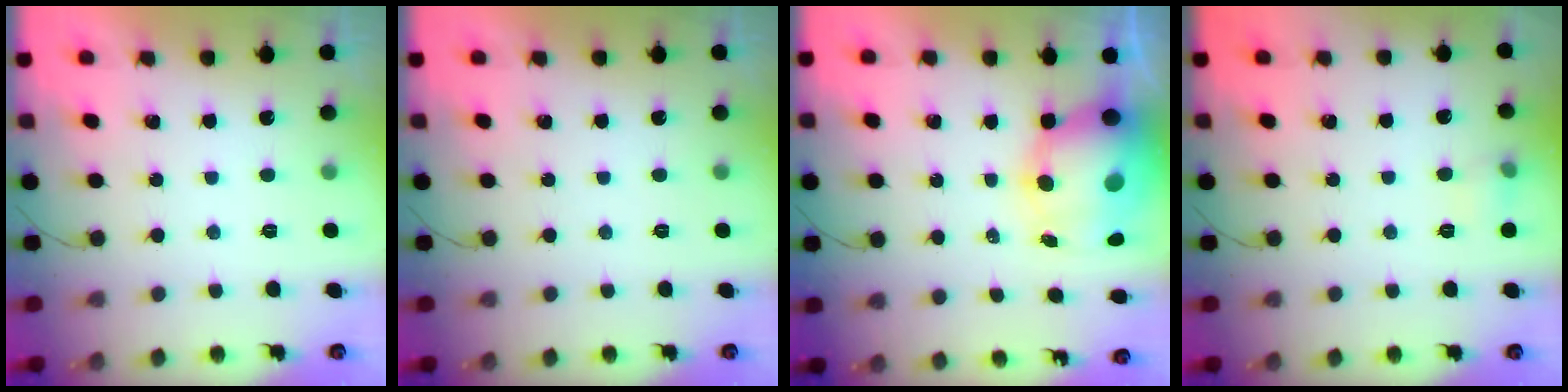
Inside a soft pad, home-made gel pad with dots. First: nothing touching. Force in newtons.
{"total": 0.0}
{"total": 12.3, "press": 11.9, "slide": 3.2}
{"total": 4.8, "press": 4.6, "slide": 1.4}